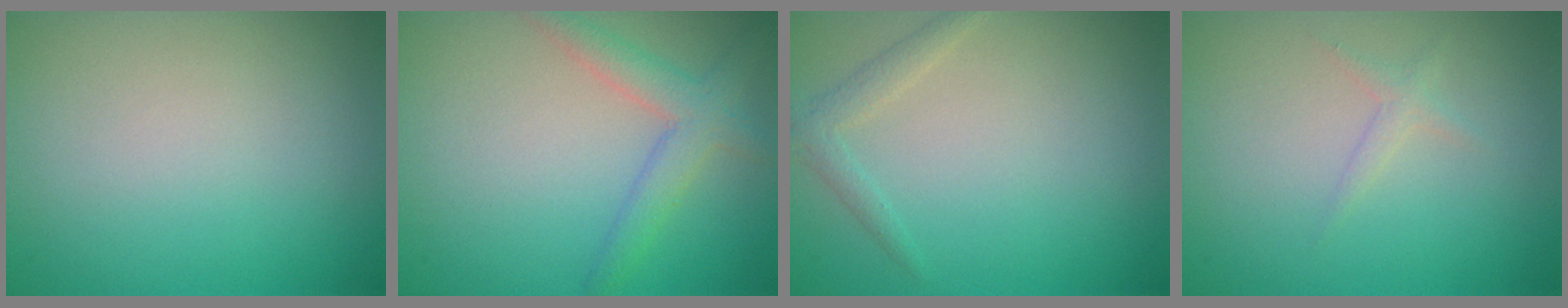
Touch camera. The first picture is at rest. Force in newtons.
{"total": 3.0, "press": 3.0, "slide": 0.1}
{"total": 1.4, "press": 1.4, "slide": 0.1}
{"total": 0.9, "press": 0.9, "slide": 0.0}